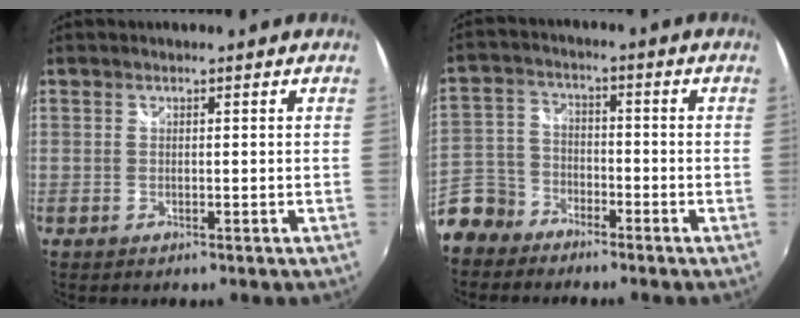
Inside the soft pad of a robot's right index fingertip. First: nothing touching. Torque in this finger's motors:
{"motor_torque": [-0.22, -0.16, -0.80, -0.21]}